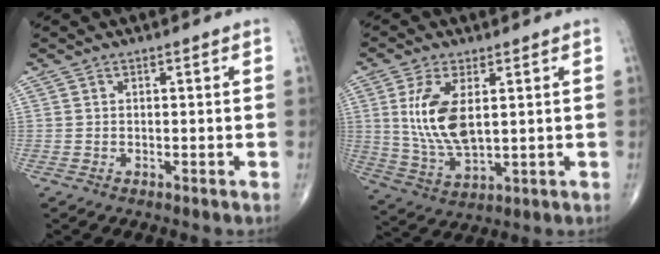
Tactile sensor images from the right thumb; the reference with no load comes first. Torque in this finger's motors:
{"motor_torque": [-0.18, 0.46, 1.25, 0.40, 0.14]}